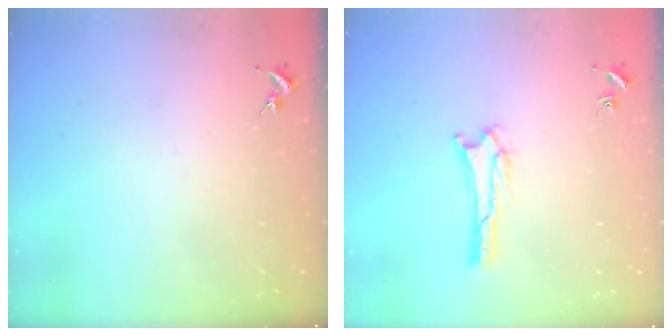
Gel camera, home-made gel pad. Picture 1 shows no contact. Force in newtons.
{"total": 0.8, "press": 0.8, "slide": 0.1}